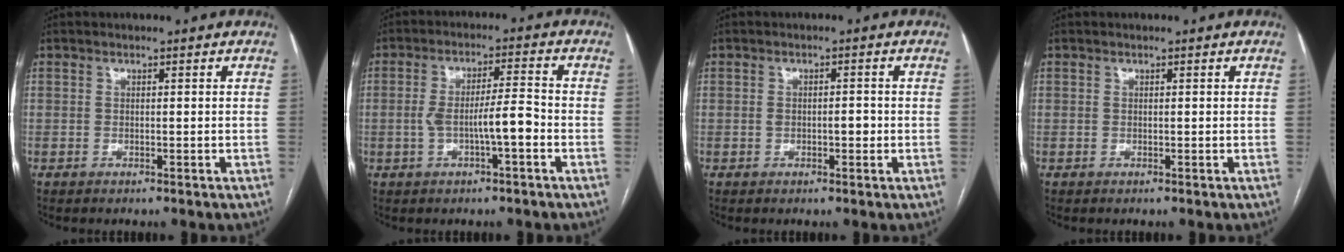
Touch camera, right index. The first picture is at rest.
{"total": 6.4, "force": [-1.8, 0.8, 6.1], "torque": [-0.115, 0.017, -0.027]}
{"total": 1.7, "force": [-0.2, 0.9, 1.5], "torque": [-0.025, 0.006, -0.001]}
{"total": 0.0}